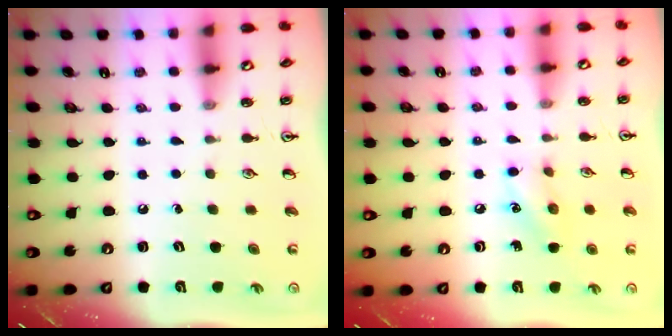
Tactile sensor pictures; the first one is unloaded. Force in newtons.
{"total": 7.3, "press": 7.2, "slide": 1.3}